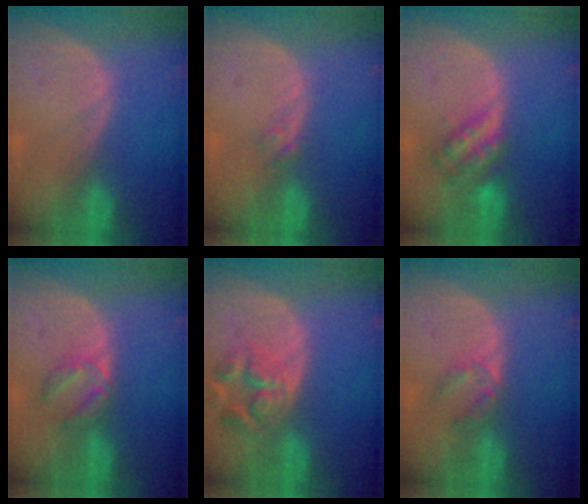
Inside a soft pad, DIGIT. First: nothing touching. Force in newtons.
{"total": 1.4, "press": 1.2, "slide": 0.7}
{"total": 6.1, "press": 5.3, "slide": 3.0}
{"total": 4.3, "press": 4.3, "slide": 0.4}
{"total": 6.5, "press": 6.2, "slide": 2.1}
{"total": 3.4, "press": 3.2, "slide": 1.0}